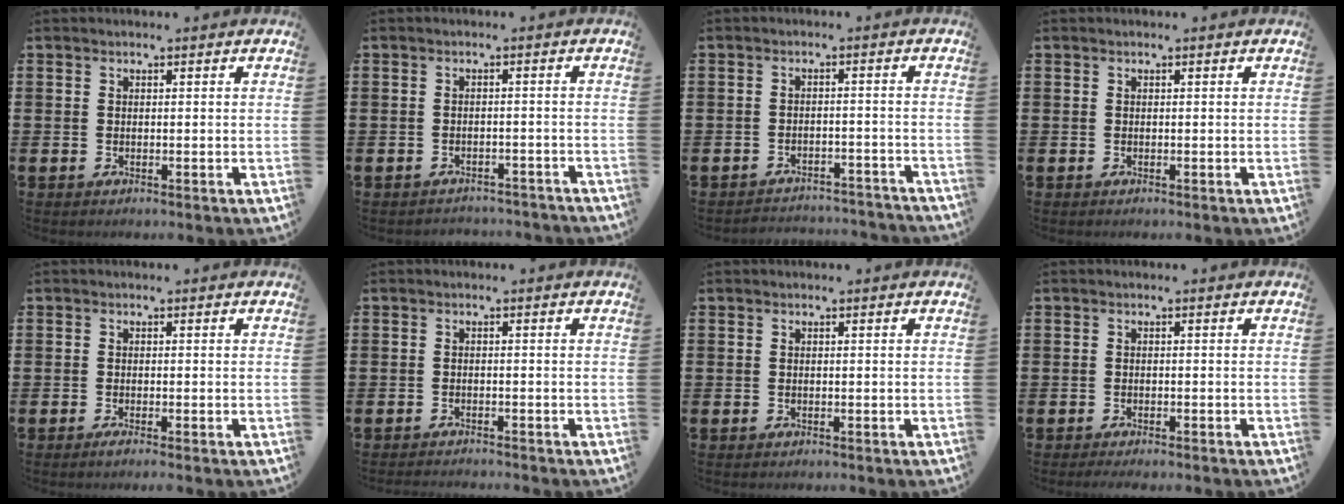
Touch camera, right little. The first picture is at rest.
{"total": 1.5, "force": [-1.5, 0.1, -0.1], "torque": [-0.003, 0.003, -0.033]}
{"total": 2.3, "force": [-2.3, 0.1, -0.2], "torque": [-0.004, 0.003, -0.052]}
{"total": 0.0}
{"total": 0.8, "force": [-0.5, 0.0, 0.7], "torque": [-0.010, -0.002, -0.009]}
{"total": 0.9, "force": [-0.9, -0.1, 0.0], "torque": [0.000, -0.001, -0.019]}
{"total": 0.0}
{"total": 0.7, "force": [-0.6, 0.0, 0.4], "torque": [-0.007, -0.001, -0.012]}